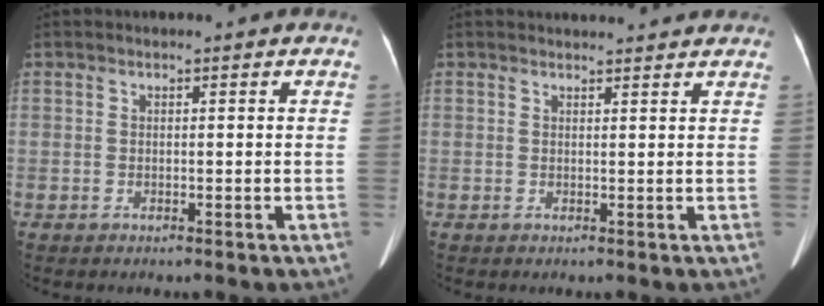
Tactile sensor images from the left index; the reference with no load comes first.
{"total": 5.4, "force": [5.3, 0.7, 1.0], "torque": [-0.010, 0.024, 0.057]}